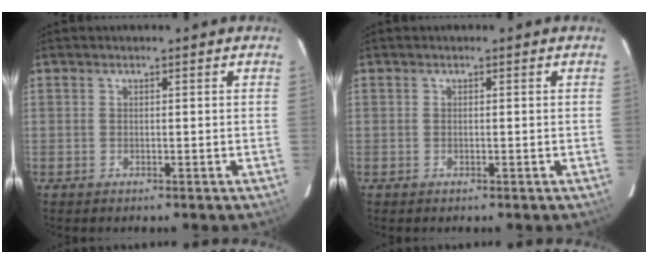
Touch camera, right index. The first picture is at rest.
{"total": 0.0}